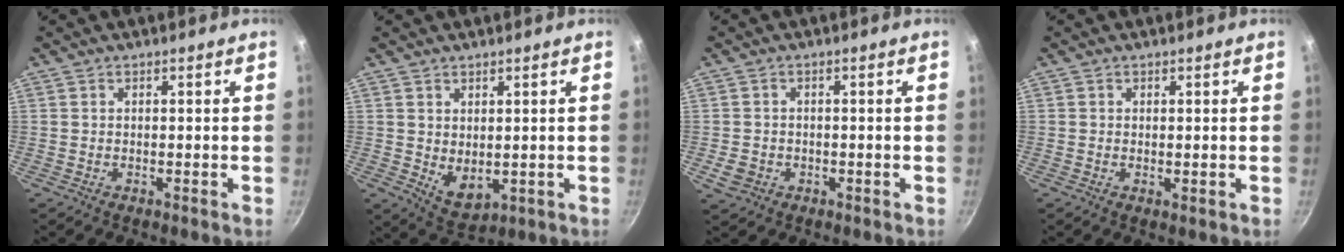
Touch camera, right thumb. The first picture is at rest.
{"total": 5.4, "force": [1.0, 3.5, 4.1], "torque": [-0.054, -0.021, 0.032]}
{"total": 3.7, "force": [-1.1, 3.2, 1.5], "torque": [-0.024, 0.007, -0.012]}
{"total": 0.8, "force": [0.2, 0.4, 0.6], "torque": [-0.009, -0.005, 0.001]}